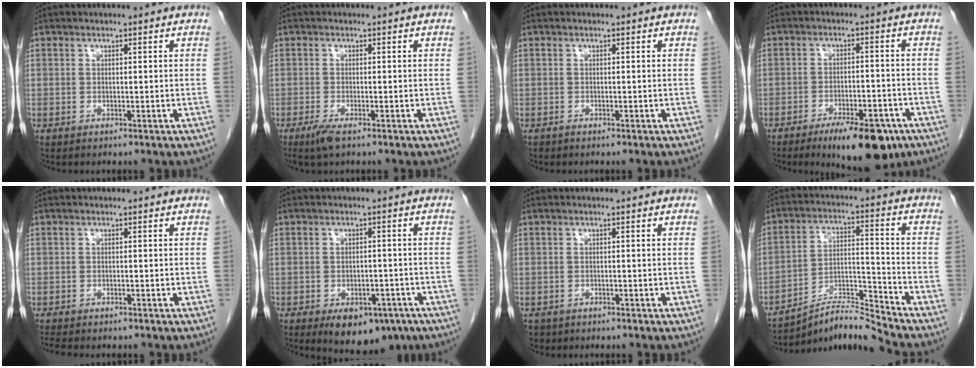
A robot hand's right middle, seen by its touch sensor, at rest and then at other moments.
{"total": 2.6, "force": [-1.6, 0.4, 1.9], "torque": [-0.044, -0.007, -0.032]}
{"total": 0.0}
{"total": 10.9, "force": [-7.2, 3.5, 7.4], "torque": [-0.100, -0.006, -0.106]}
{"total": 2.7, "force": [-2.3, 0.6, 1.2], "torque": [-0.025, -0.008, -0.030]}
{"total": 9.4, "force": [-5.8, 5.2, 5.3], "torque": [-0.062, 0.003, -0.075]}
{"total": 1.9, "force": [-1.3, 1.4, 0.2], "torque": [-0.011, 0.000, -0.019]}
{"total": 9.0, "force": [-8.6, -2.1, 1.3], "torque": [-0.030, 0.021, -0.154]}